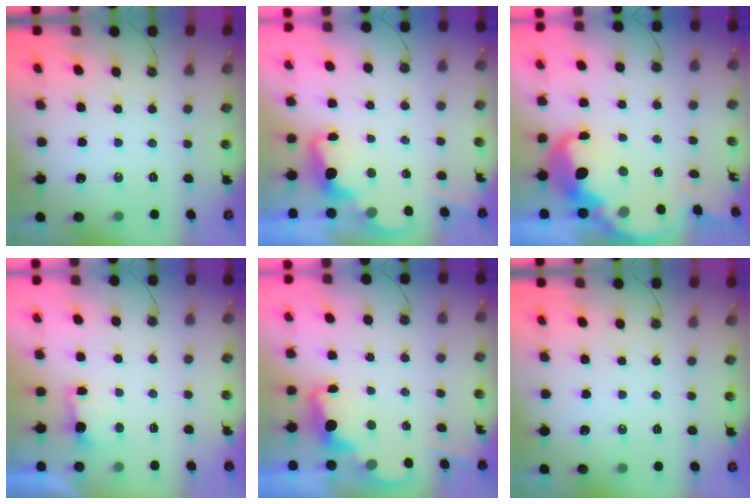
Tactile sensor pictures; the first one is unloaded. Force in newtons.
{"total": 2.4, "press": 2.3, "slide": 0.5}
{"total": 8.2, "press": 8.1, "slide": 0.4}
{"total": 2.1, "press": 1.9, "slide": 0.9}
{"total": 2.3, "press": 2.3, "slide": 0.5}
{"total": 0.0}